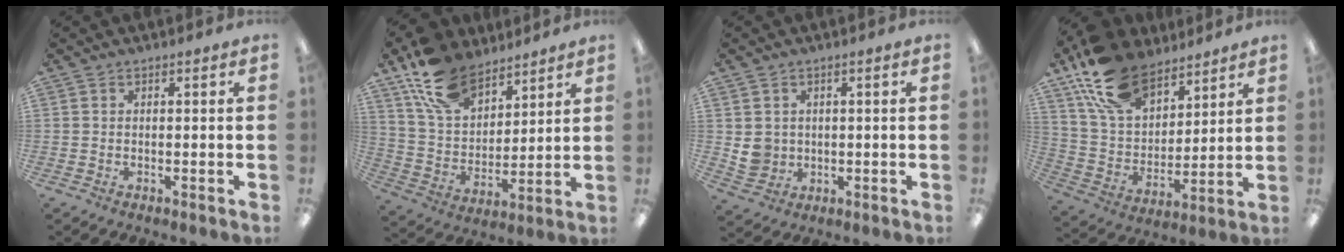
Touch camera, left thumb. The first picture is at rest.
{"total": 15.5, "force": [11.2, 8.2, 6.8], "torque": [-0.147, -0.048, 0.216]}
{"total": 4.6, "force": [1.1, 4.3, 1.1], "torque": [-0.013, 0.004, 0.025]}
{"total": 18.2, "force": [12.8, 10.0, 8.3], "torque": [-0.174, -0.056, 0.242]}